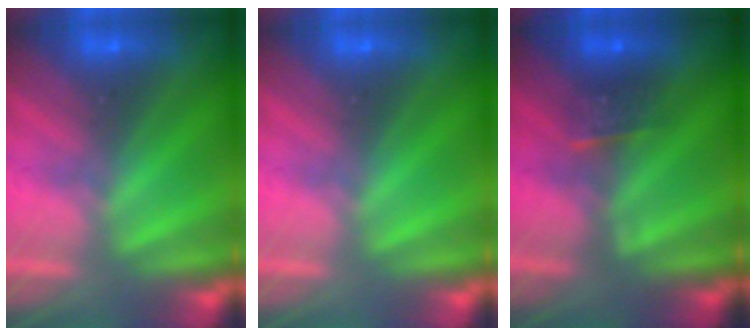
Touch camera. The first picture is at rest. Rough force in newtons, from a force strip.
{"total": 0.0}
{"total": 2.4}